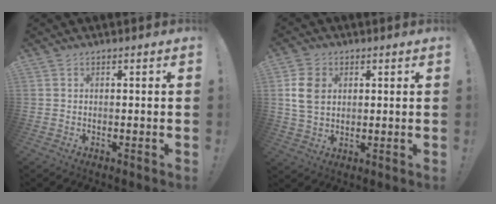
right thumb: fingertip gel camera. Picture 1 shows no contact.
{"total": 9.0, "force": [2.2, 6.9, 5.3], "torque": [-0.104, 0.004, 0.043]}